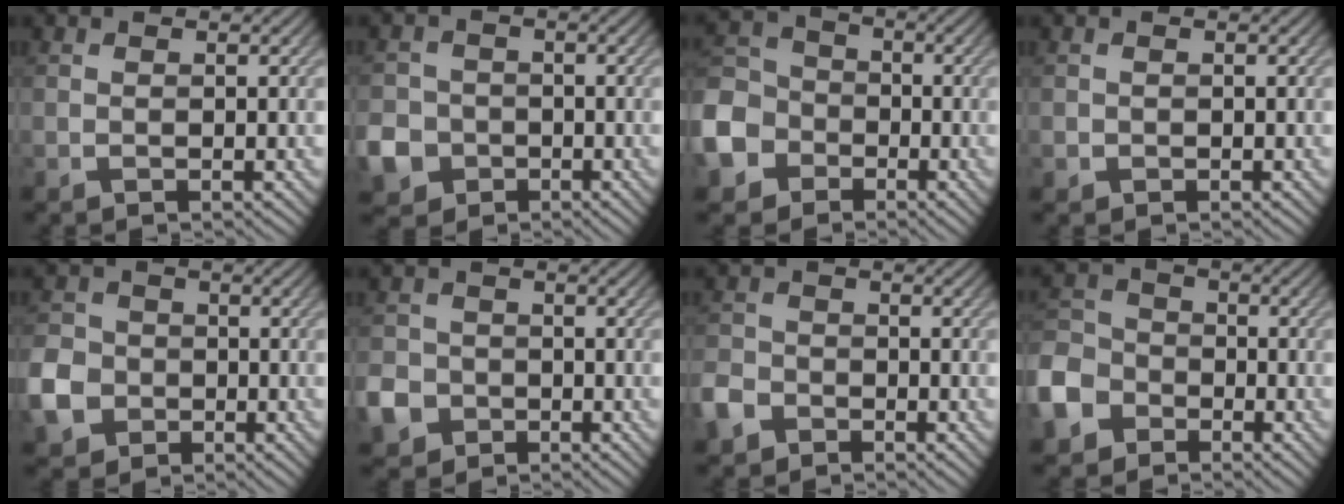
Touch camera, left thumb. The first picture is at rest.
{"total": 6.2, "force": [-2.6, 5.3, 1.9], "torque": [-0.056, -0.017, -0.068]}
{"total": 9.9, "force": [-4.6, 7.8, 3.9], "torque": [-0.127, -0.022, -0.113]}
{"total": 0.7, "force": [-0.2, 0.7, 0.0], "torque": [0.000, -0.006, -0.005]}
{"total": 6.4, "force": [-2.3, 5.4, 2.6], "torque": [-0.078, -0.010, -0.062]}
{"total": 5.2, "force": [-2.4, 4.3, 1.7], "torque": [-0.049, -0.011, -0.060]}
{"total": 4.3, "force": [-2.8, 2.9, 1.5], "torque": [-0.042, -0.001, -0.066]}
{"total": 9.0, "force": [-4.9, 6.6, 3.7], "torque": [-0.116, -0.018, -0.114]}